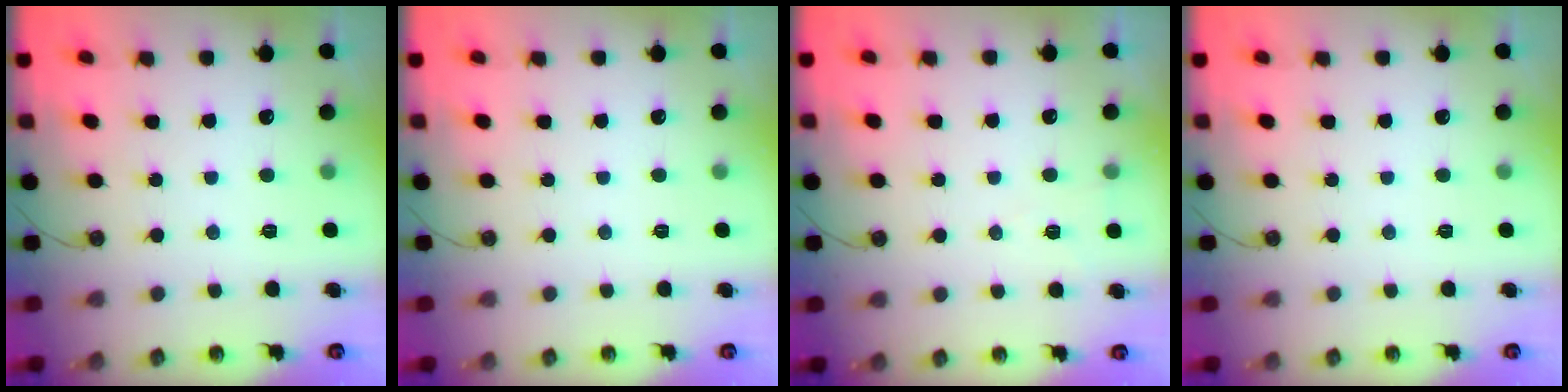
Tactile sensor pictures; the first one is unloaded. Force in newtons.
{"total": 0.0}
{"total": 5.4, "press": 3.1, "slide": 4.5}
{"total": 0.0}